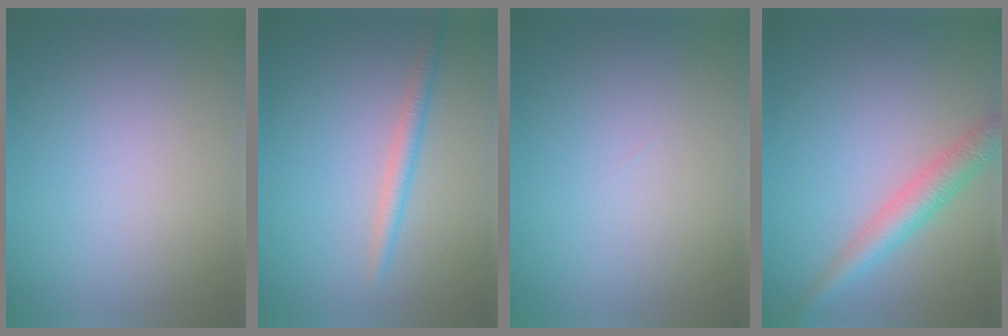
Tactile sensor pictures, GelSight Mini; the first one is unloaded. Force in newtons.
{"total": 1.8, "press": 1.7, "slide": 0.1}
{"total": 0.0}
{"total": 3.4, "press": 3.4, "slide": 0.1}